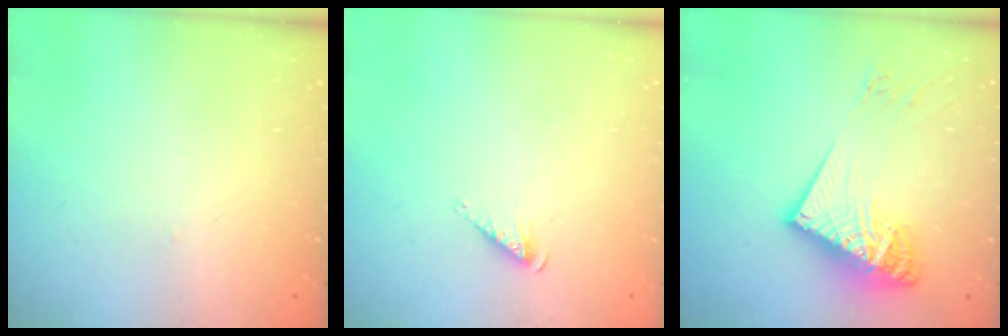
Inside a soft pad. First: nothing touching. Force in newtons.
{"total": 3.1, "press": 3.1, "slide": 0.5}
{"total": 16.5, "press": 16.4, "slide": 1.9}